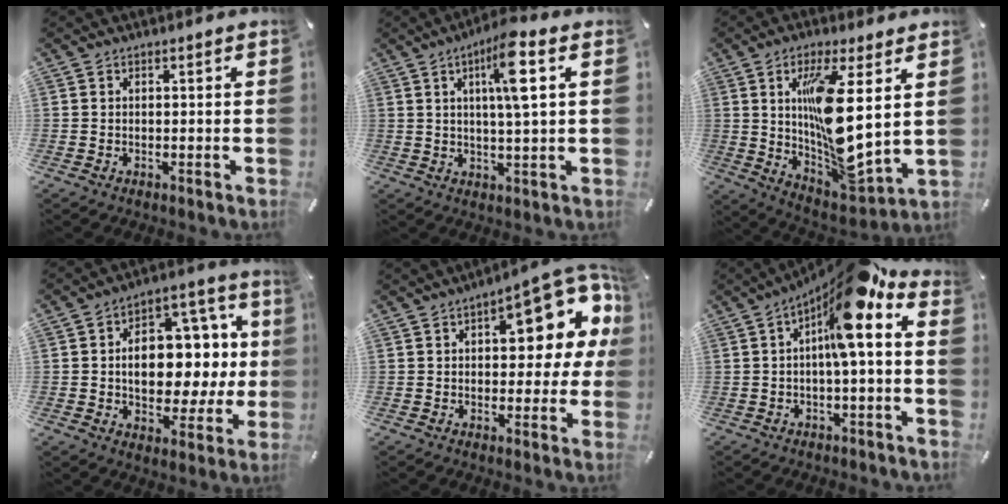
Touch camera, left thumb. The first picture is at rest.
{"total": 10.2, "force": [3.2, 1.5, 9.5], "torque": [-0.169, 0.001, 0.048]}
{"total": 17.1, "force": [4.4, 5.0, 15.8], "torque": [-0.277, -0.045, 0.064]}
{"total": 15.6, "force": [0.2, 10.8, 11.2], "torque": [-0.151, -0.014, 0.010]}
{"total": 15.2, "force": [5.7, 7.2, 12.1], "torque": [-0.143, -0.039, 0.091]}
{"total": 11.9, "force": [4.6, 2.0, 10.8], "torque": [-0.176, -0.042, 0.073]}